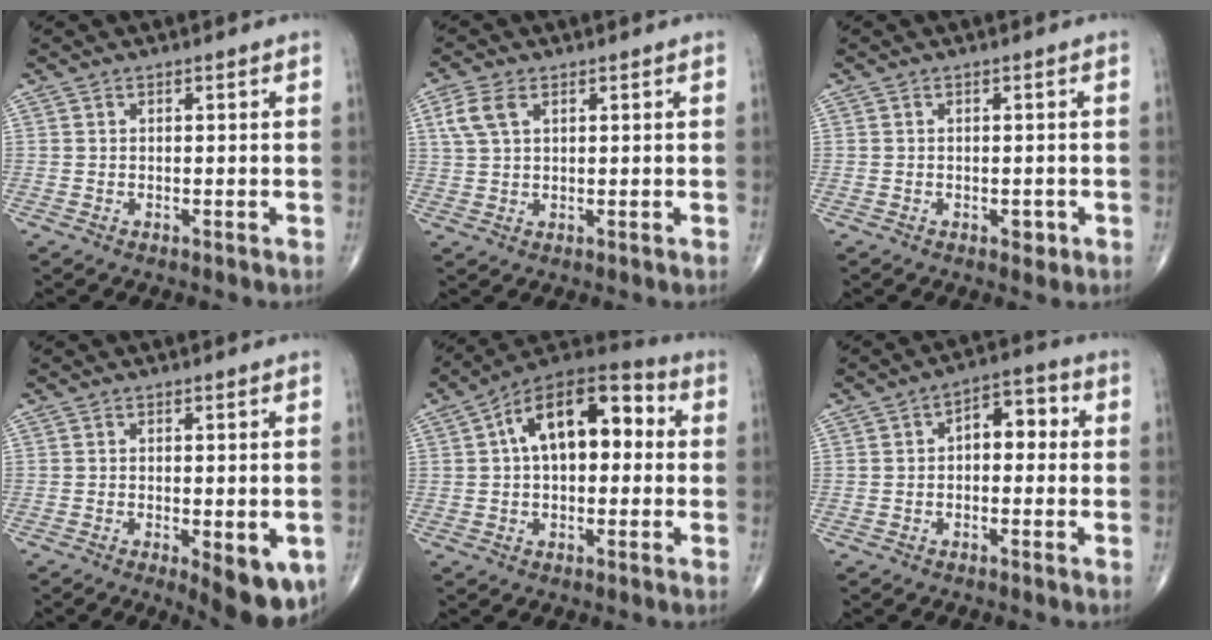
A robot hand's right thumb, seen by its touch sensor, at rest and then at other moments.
{"total": 4.9, "force": [2.0, 2.7, 3.5], "torque": [-0.085, 0.009, 0.044]}
{"total": 1.6, "force": [-0.7, 1.0, 1.0], "torque": [-0.006, 0.000, -0.008]}
{"total": 10.0, "force": [-3.8, 3.8, 8.4], "torque": [-0.094, -0.008, -0.044]}
{"total": 16.3, "force": [2.7, 8.9, 13.4], "torque": [-0.185, 0.042, 0.033]}
{"total": 6.6, "force": [0.3, 4.0, 5.2], "torque": [-0.046, 0.025, -0.008]}